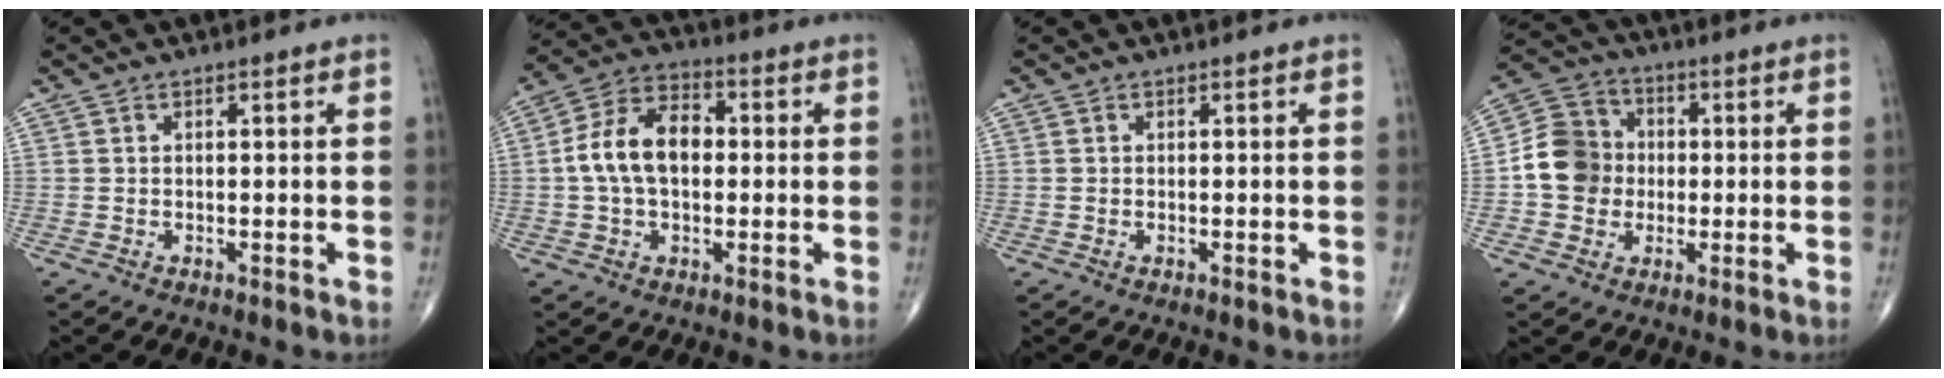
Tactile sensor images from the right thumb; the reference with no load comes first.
{"total": 12.1, "force": [0.4, 7.7, 9.3], "torque": [-0.164, 0.029, -0.003]}
{"total": 0.0}
{"total": 10.2, "force": [-0.7, 9.1, 4.4], "torque": [-0.057, 0.025, -0.023]}